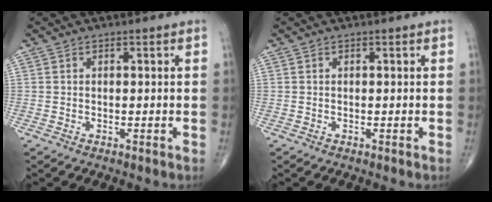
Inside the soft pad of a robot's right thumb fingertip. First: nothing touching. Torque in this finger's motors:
{"motor_torque": [0.01, 0.01, 0.00, 0.00, 0.00]}